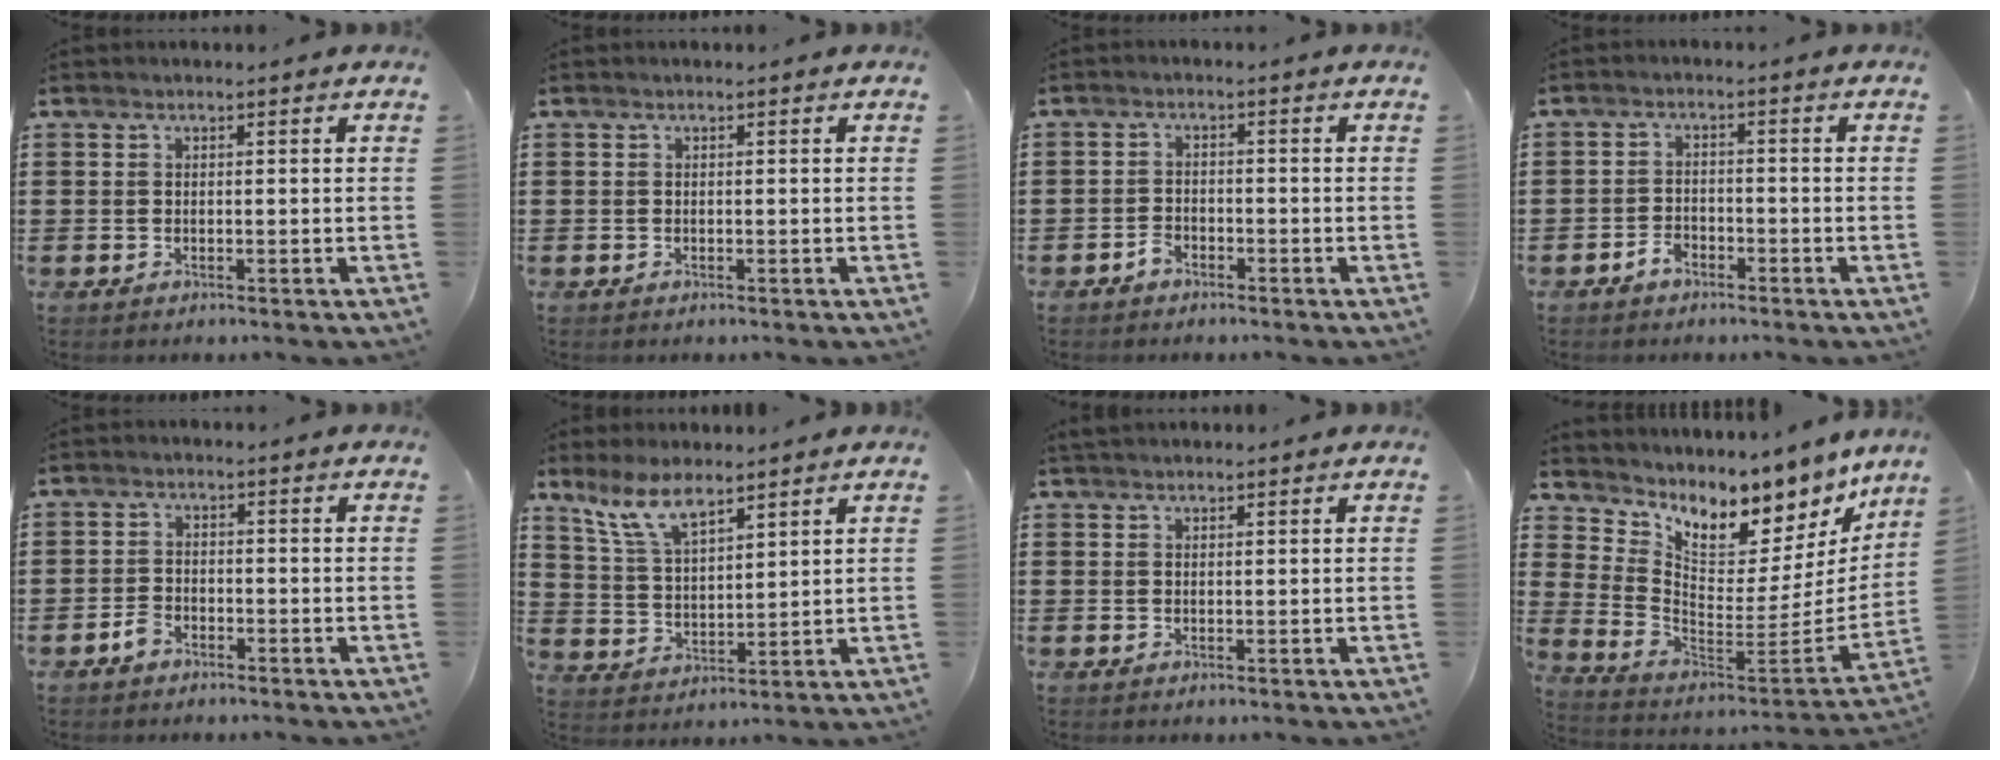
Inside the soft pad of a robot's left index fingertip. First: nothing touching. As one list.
[{"total": 0.0}, {"total": 1.9, "force": [-1.5, 1.0, 0.6], "torque": [-0.016, 0.003, -0.031]}, {"total": 2.3, "force": [-1.9, 1.1, 0.7], "torque": [-0.018, 0.003, -0.040]}, {"total": 2.2, "force": [-1.7, 1.2, 0.8], "torque": [-0.019, 0.004, -0.034]}, {"total": 7.8, "force": [6.0, 2.3, 4.4], "torque": [-0.104, -0.010, 0.112]}, {"total": 1.1, "force": [1.0, 0.3, 0.4], "torque": [-0.009, 0.002, 0.019]}, {"total": 7.3, "force": [6.6, 2.5, 2.1], "torque": [-0.068, -0.072, 0.111]}]